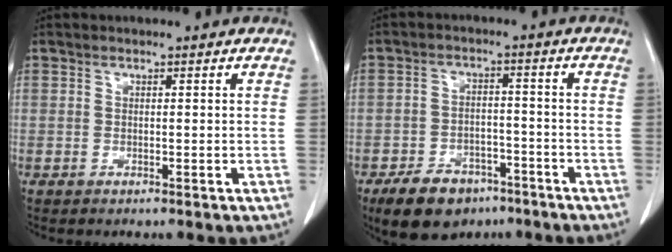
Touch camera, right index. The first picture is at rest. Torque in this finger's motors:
{"motor_torque": [0.62, -0.43, 0.20, 0.01]}